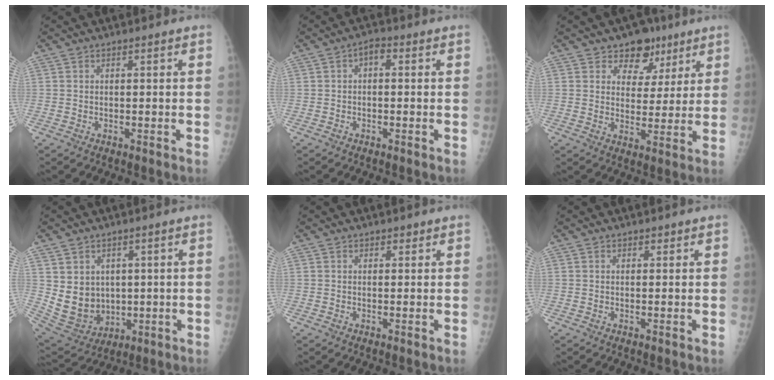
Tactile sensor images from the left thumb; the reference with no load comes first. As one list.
[{"total": 2.4, "force": [0.2, 1.4, 2.0], "torque": [-0.019, 0.008, -0.006]}, {"total": 8.2, "force": [5.3, 5.9, 2.2], "torque": [0.010, -0.020, 0.078]}, {"total": 10.8, "force": [1.5, 9.3, 5.4], "torque": [-0.065, -0.018, 0.062]}, {"total": 1.1, "force": [0.7, 0.7, 0.3], "torque": [0.007, -0.004, 0.008]}, {"total": 0.7, "force": [0.6, 0.5, 0.2], "torque": [0.006, -0.003, 0.006]}]